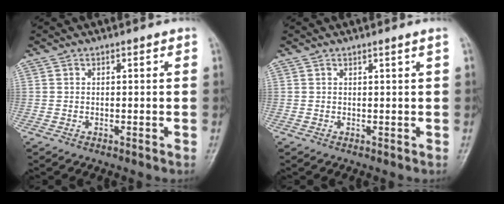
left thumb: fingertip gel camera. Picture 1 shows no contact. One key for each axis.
{"total": 0.7, "fx": 0.4, "fy": -0.3, "fz": 0.5, "tx": -0.019, "ty": -0.007, "tz": 0.011}